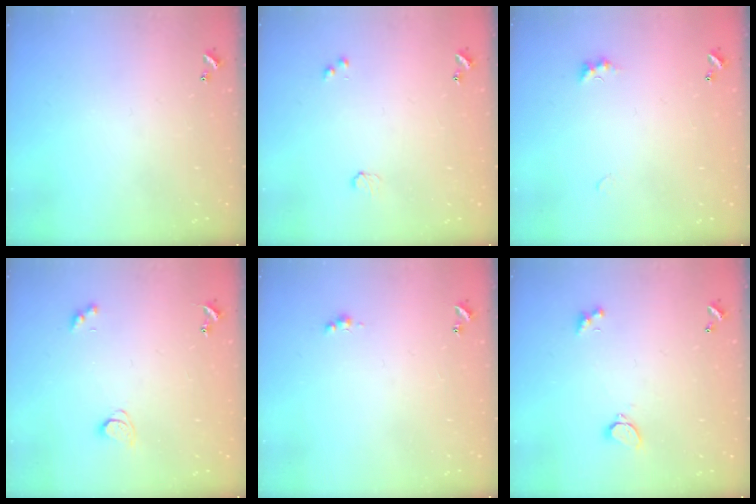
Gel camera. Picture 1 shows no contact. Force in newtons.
{"total": 1.8, "press": 1.8, "slide": 0.4}
{"total": 1.9, "press": 1.8, "slide": 0.6}
{"total": 1.8, "press": 1.8, "slide": 0.3}
{"total": 1.1, "press": 1.1, "slide": 0.3}
{"total": 1.5, "press": 1.4, "slide": 0.5}